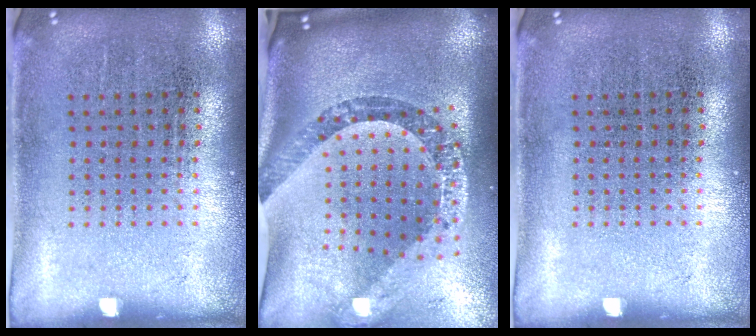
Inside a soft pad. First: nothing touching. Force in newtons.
{"total": 3.5, "press": 2.5, "slide": 2.5}
{"total": 0.0}